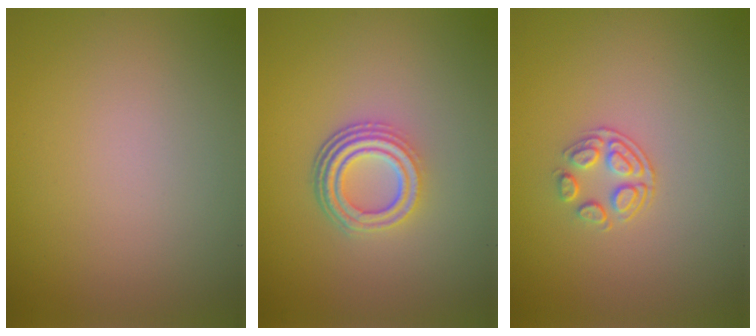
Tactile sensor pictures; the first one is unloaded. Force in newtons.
{"total": 4.6, "press": 3.3, "slide": 3.2}
{"total": 2.1, "press": 1.4, "slide": 1.5}